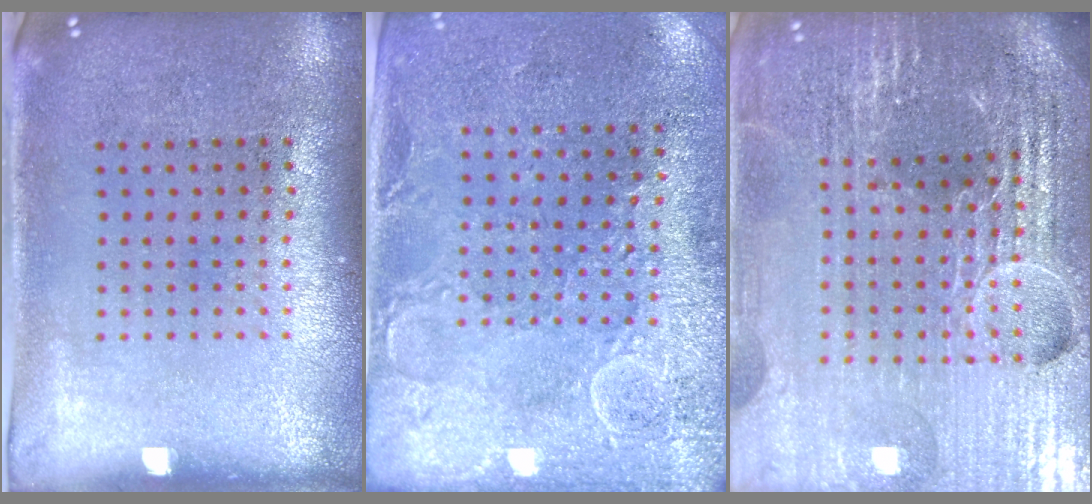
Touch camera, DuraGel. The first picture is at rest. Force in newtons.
{"total": 2.7, "press": 2.5, "slide": 0.9}
{"total": 6.4, "press": 5.7, "slide": 3.1}